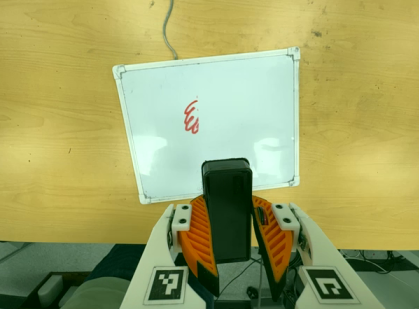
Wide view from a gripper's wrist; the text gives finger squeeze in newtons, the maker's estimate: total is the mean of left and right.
{"total": 9.0, "left": 8.7, "right": 9.3}